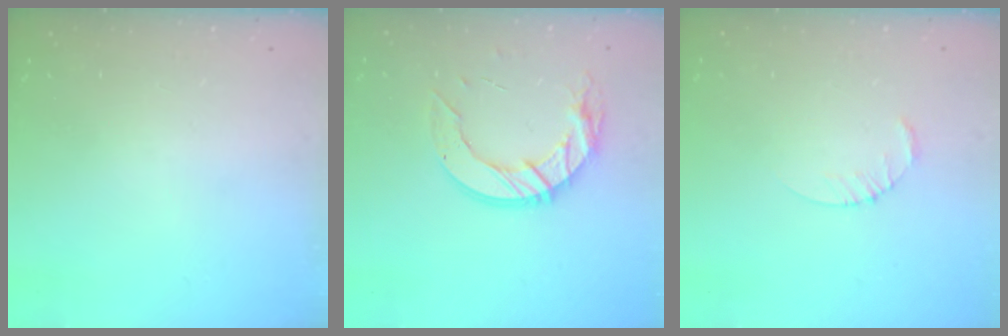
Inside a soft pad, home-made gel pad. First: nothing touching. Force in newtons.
{"total": 12.9, "press": 12.9, "slide": 0.8}
{"total": 2.5, "press": 2.5, "slide": 0.3}